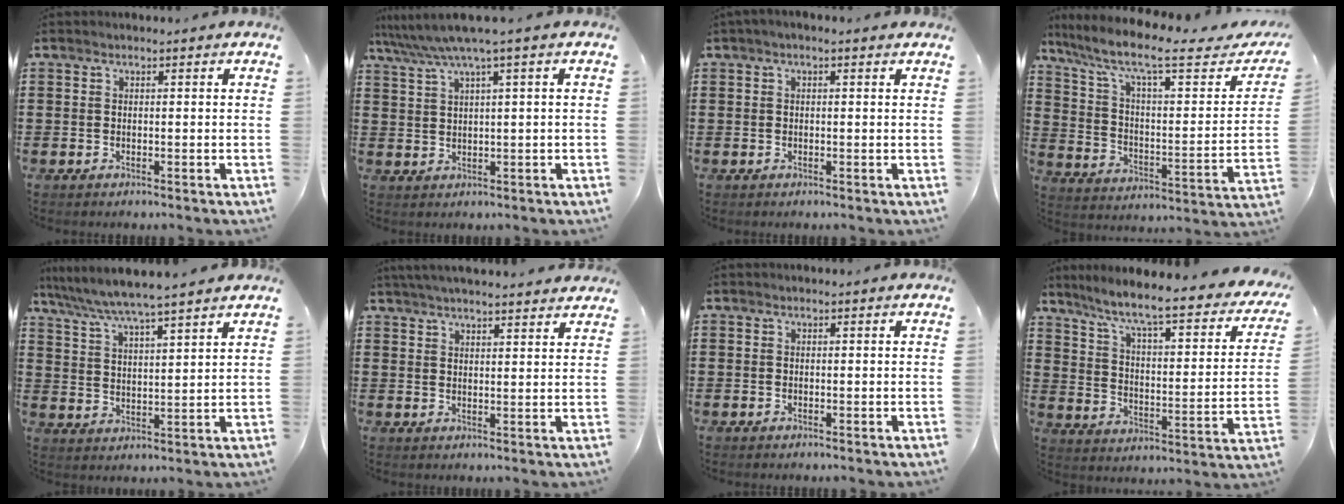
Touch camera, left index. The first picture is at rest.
{"total": 4.3, "force": [2.4, -0.4, 3.6], "torque": [-0.084, -0.013, 0.036]}
{"total": 0.9, "force": [0.2, 0.1, 0.9], "torque": [-0.016, 0.000, 0.004]}
{"total": 10.6, "force": [7.4, 1.8, 7.4], "torque": [-0.162, -0.041, 0.115]}
{"total": 5.6, "force": [5.1, -0.5, 2.2], "torque": [-0.065, -0.031, 0.086]}
{"total": 3.6, "force": [3.5, -0.4, 1.0], "torque": [-0.029, -0.009, 0.063]}
{"total": 0.0}
{"total": 7.3, "force": [5.8, -0.4, 4.5], "torque": [-0.110, -0.052, 0.087]}